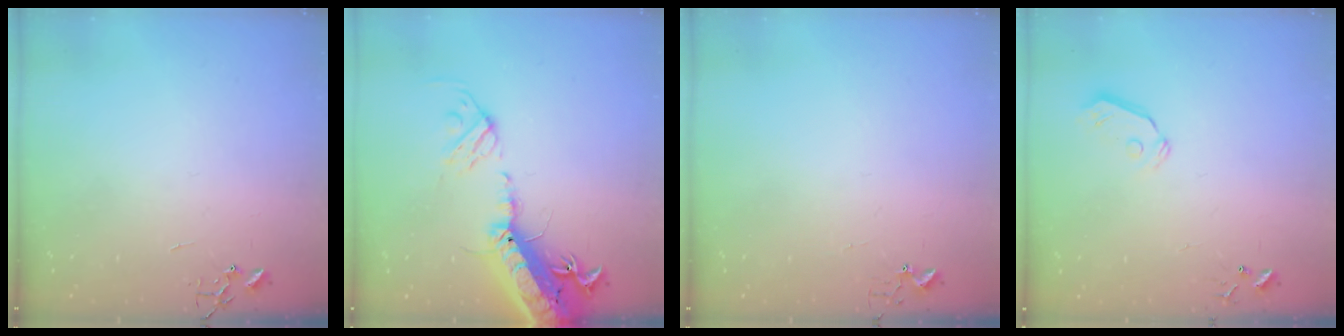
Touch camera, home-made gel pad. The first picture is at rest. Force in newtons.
{"total": 23.3, "press": 22.7, "slide": 5.2}
{"total": 2.7, "press": 2.7, "slide": 0.3}
{"total": 5.8, "press": 5.8, "slide": 0.5}